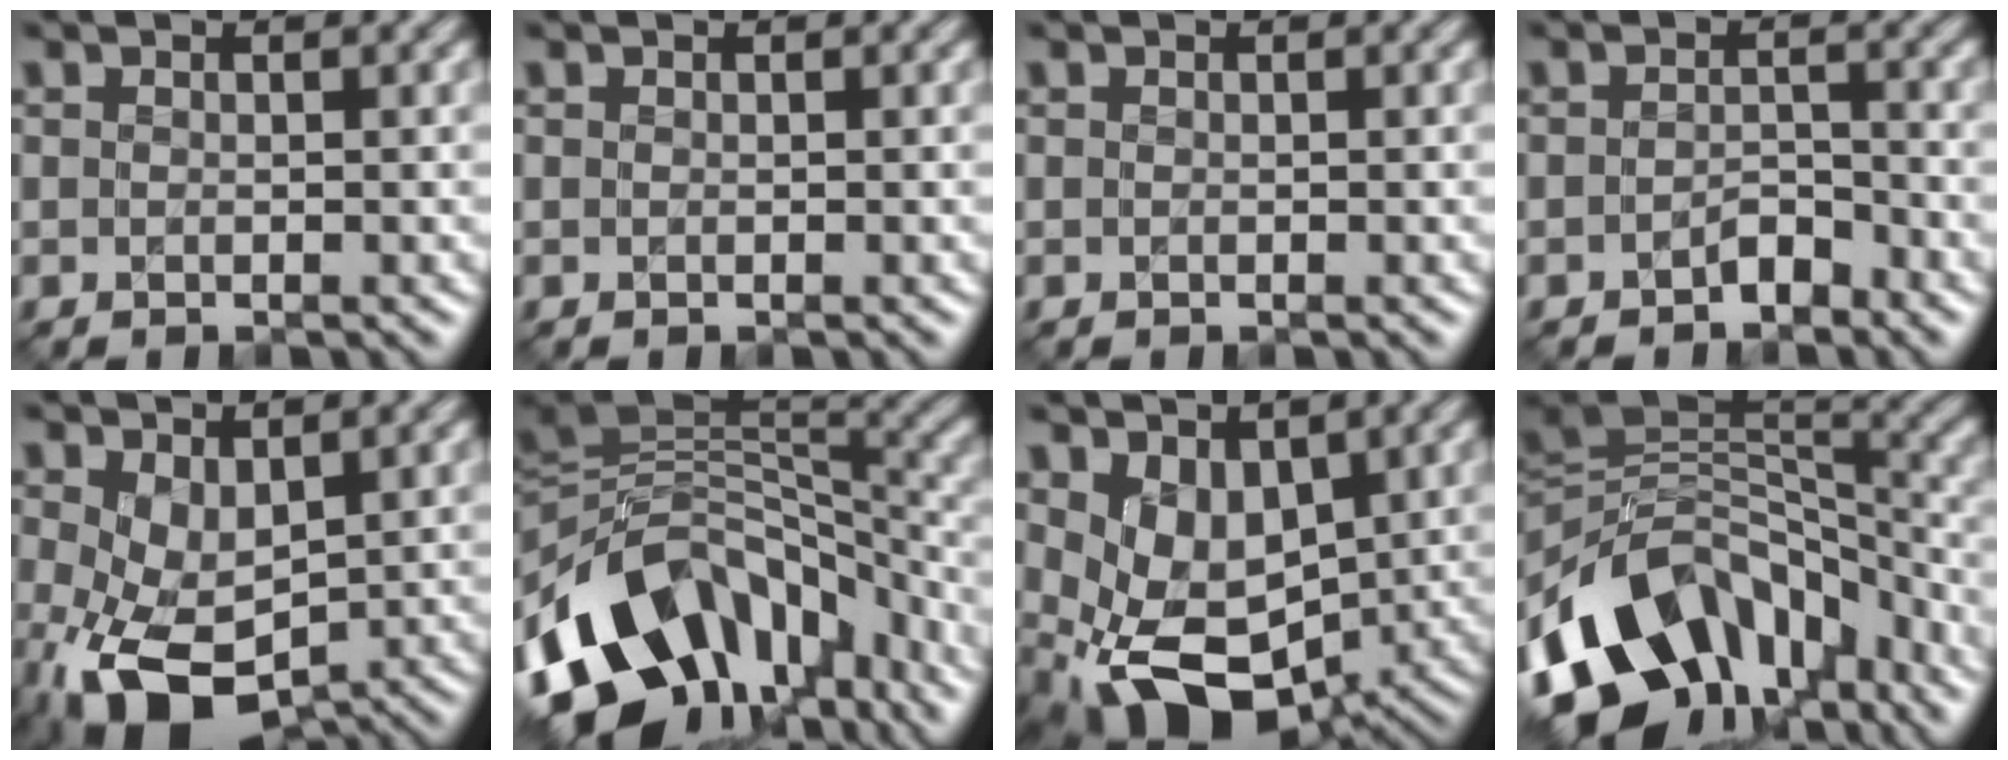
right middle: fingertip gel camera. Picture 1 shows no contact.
{"total": 0.0}
{"total": 0.0}
{"total": 1.6, "force": [-1.2, 0.8, 0.8], "torque": [-0.014, 0.009, -0.022]}
{"total": 6.6, "force": [-1.2, 4.0, 5.2], "torque": [-0.128, -0.014, -0.012]}
{"total": 14.5, "force": [-6.6, 9.6, 8.6], "torque": [-0.177, 0.011, -0.104]}
{"total": 7.2, "force": [0.5, 4.8, 5.4], "torque": [-0.108, -0.019, 0.021]}
{"total": 13.5, "force": [-6.7, 9.2, 7.2], "torque": [-0.149, 0.013, -0.111]}